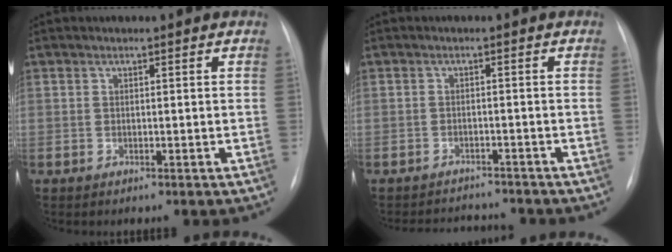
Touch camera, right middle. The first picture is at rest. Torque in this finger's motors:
{"motor_torque": [-0.01, 0.00, -0.01, -0.01]}